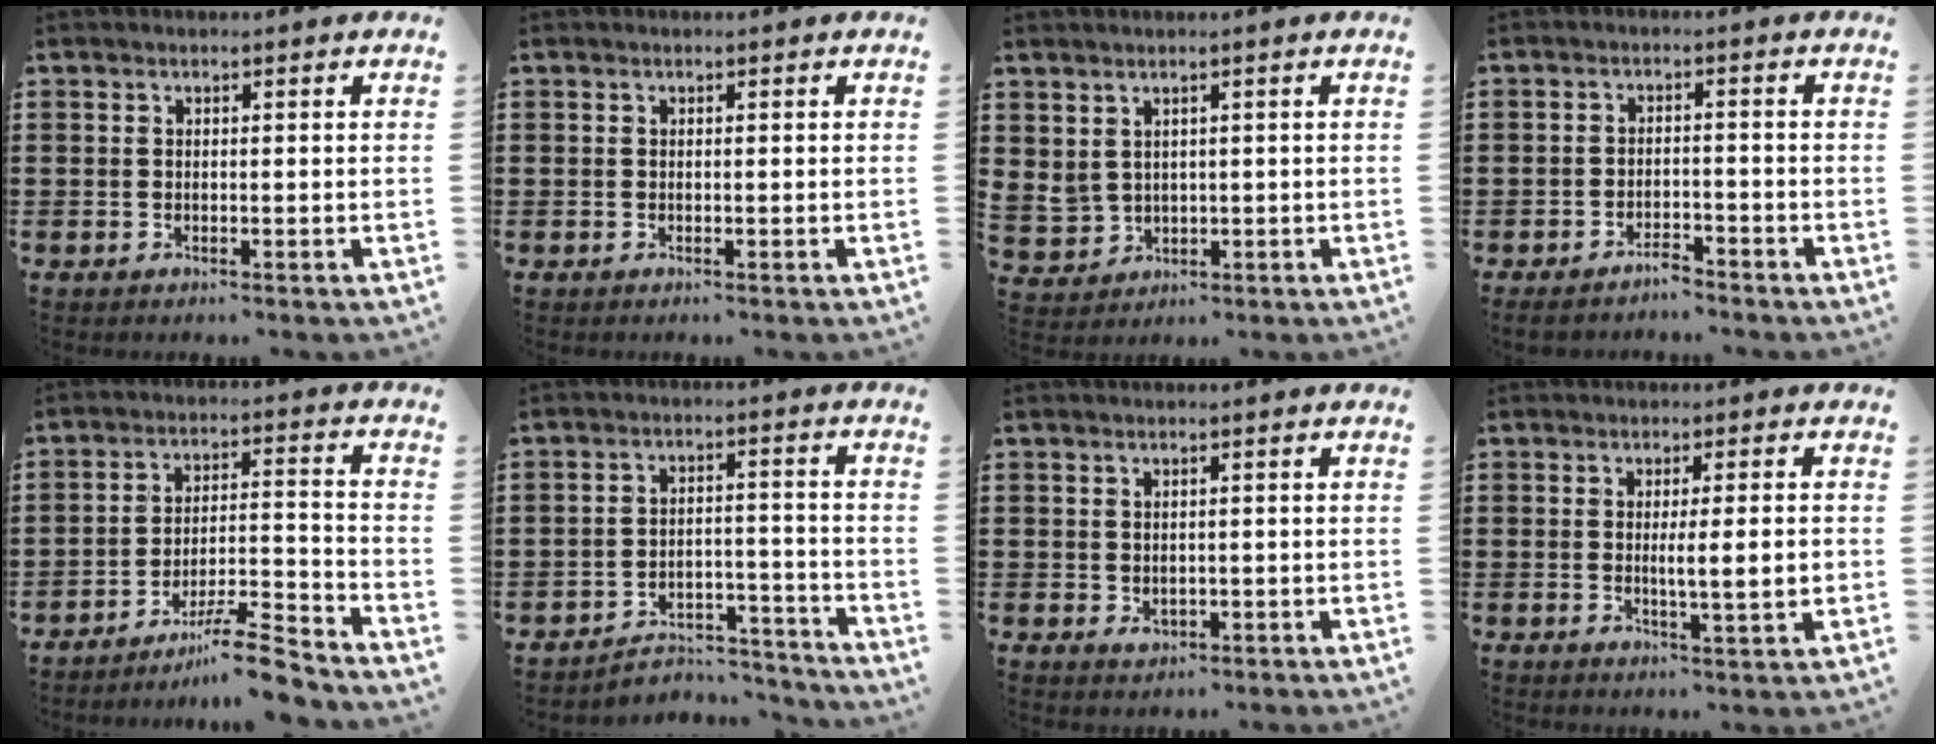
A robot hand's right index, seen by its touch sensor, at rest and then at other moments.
{"total": 0.0}
{"total": 2.5, "force": [1.4, 1.9, 0.5], "torque": [-0.022, 0.007, 0.028]}
{"total": 2.9, "force": [-2.8, 0.5, 0.6], "torque": [-0.014, 0.004, -0.057]}
{"total": 8.9, "force": [-7.6, 0.6, 4.6], "torque": [-0.072, 0.014, -0.141]}
{"total": 4.9, "force": [-4.6, 1.2, 1.1], "torque": [-0.021, 0.009, -0.093]}
{"total": 1.4, "force": [-0.1, 1.0, 1.0], "torque": [-0.020, 0.003, -0.003]}
{"total": 4.3, "force": [-0.1, 0.0, 4.3], "torque": [-0.077, -0.005, -0.004]}